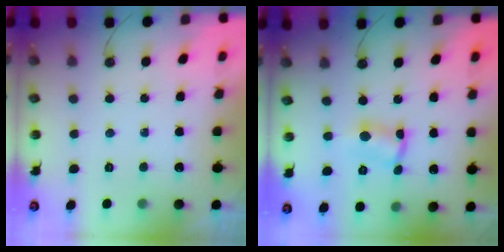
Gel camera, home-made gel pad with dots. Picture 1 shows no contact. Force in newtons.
{"total": 2.0, "press": 2.0, "slide": 0.6}